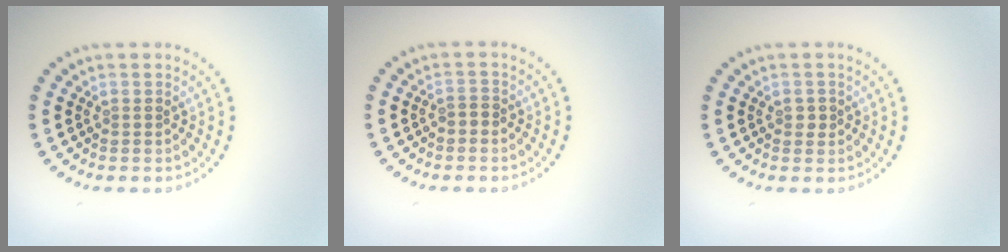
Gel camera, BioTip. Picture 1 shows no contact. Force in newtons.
{"total": 0.8, "press": 0.8, "slide": 0.2}
{"total": 1.0, "press": 1.0, "slide": 0.2}